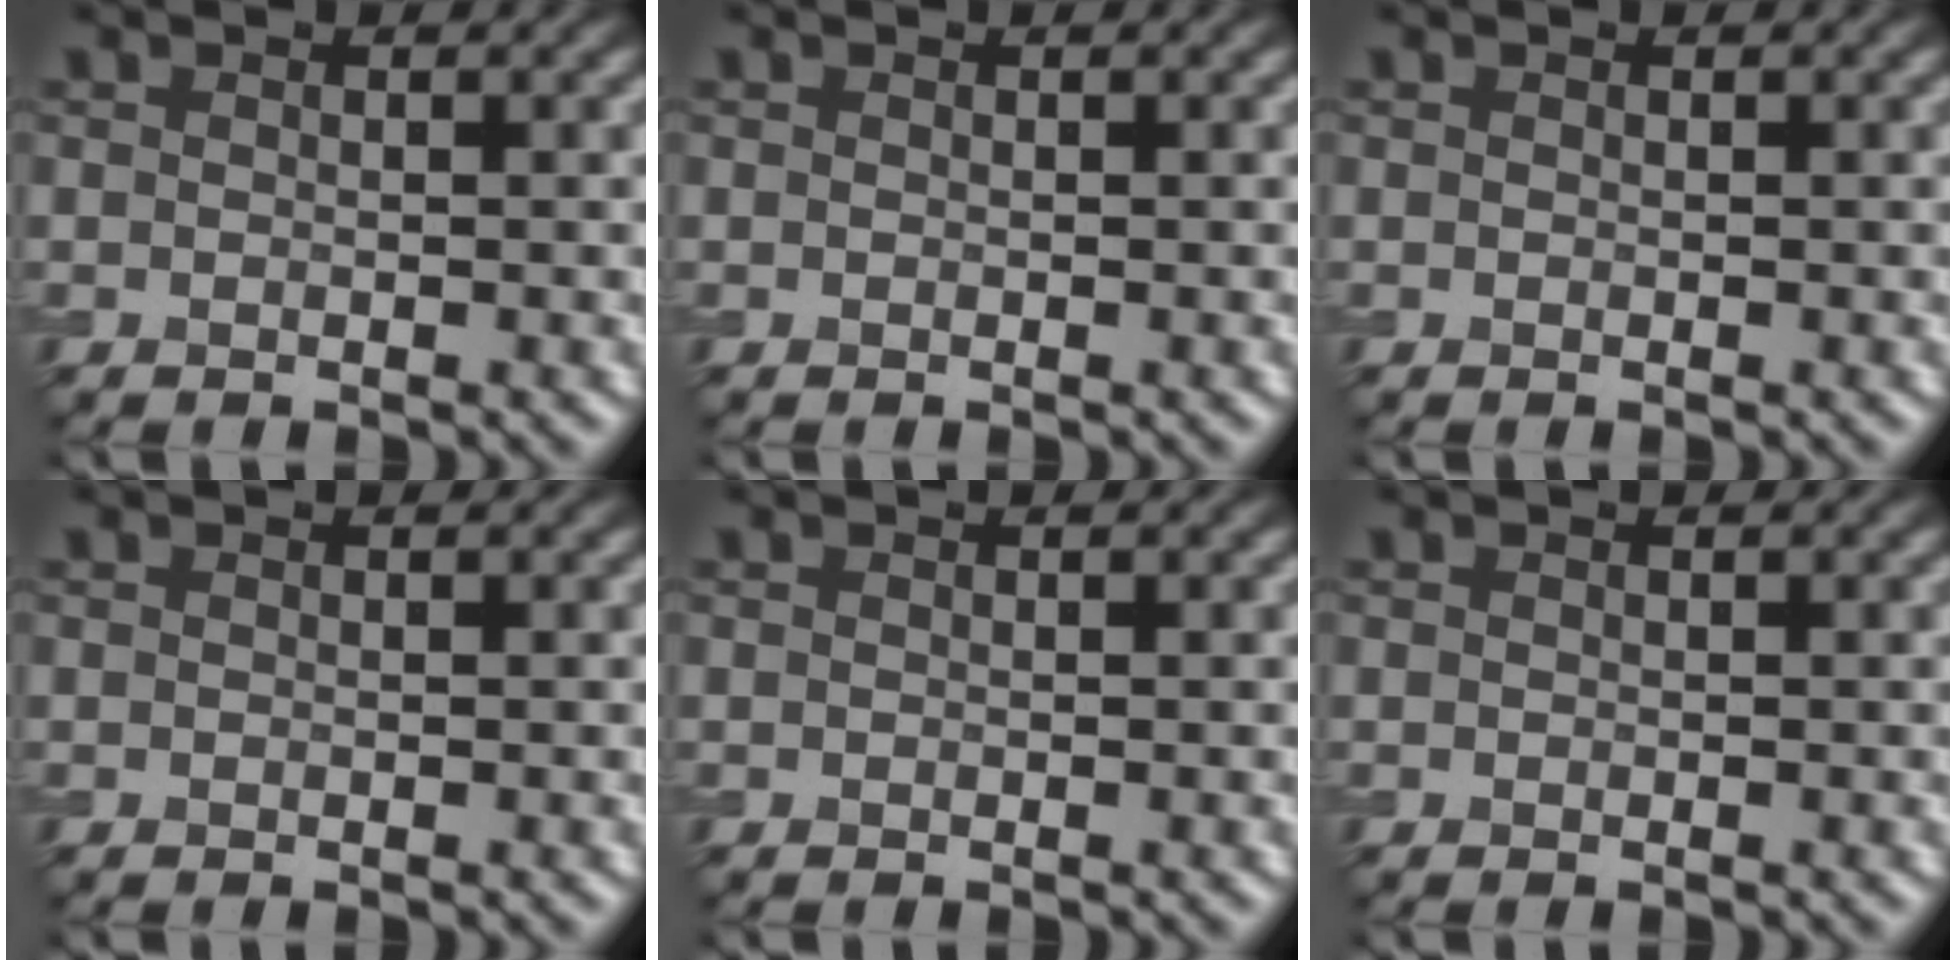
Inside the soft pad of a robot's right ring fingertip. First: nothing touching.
{"total": 0.0}
{"total": 0.0}
{"total": 0.0}
{"total": 0.0}
{"total": 0.0}